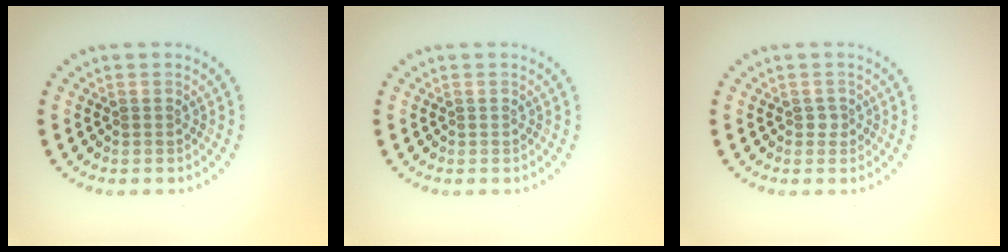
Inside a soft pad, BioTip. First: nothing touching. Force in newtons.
{"total": 0.0}
{"total": 0.7, "press": 0.5, "slide": 0.5}